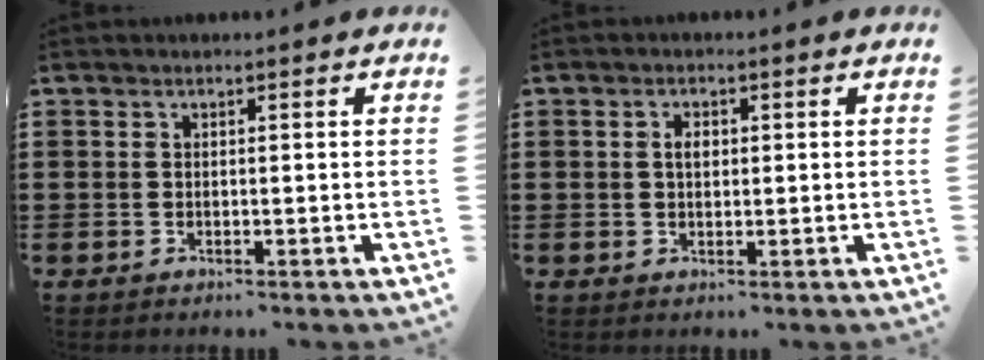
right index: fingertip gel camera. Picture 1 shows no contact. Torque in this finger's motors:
{"motor_torque": [0.07, -0.06, 0.02, 0.04]}